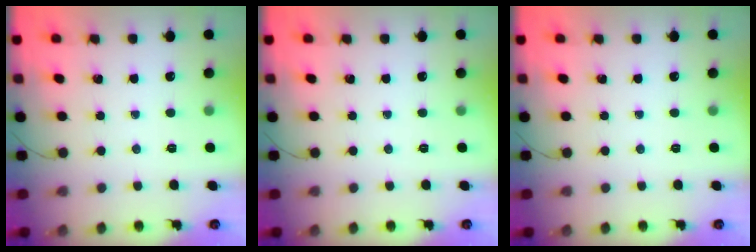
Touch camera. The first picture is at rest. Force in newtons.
{"total": 0.0}
{"total": 0.0}